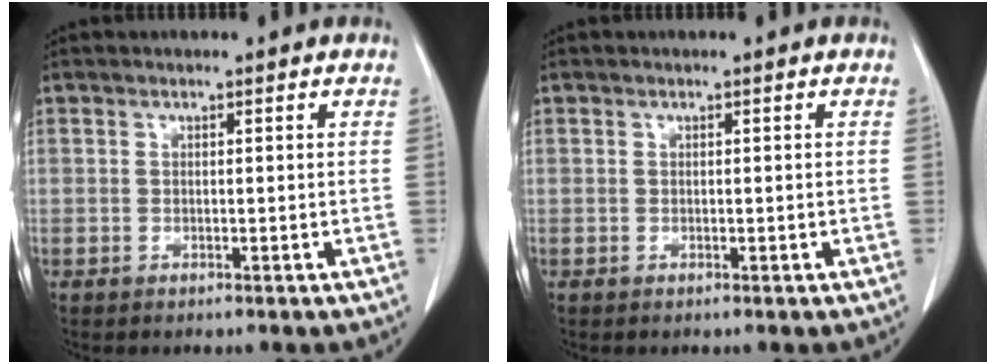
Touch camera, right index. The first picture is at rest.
{"total": 0.0}